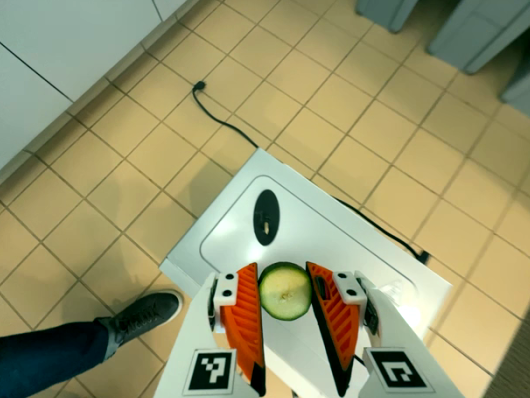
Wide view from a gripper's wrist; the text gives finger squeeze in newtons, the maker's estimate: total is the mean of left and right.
{"total": 6.4, "left": 6.0, "right": 6.8}